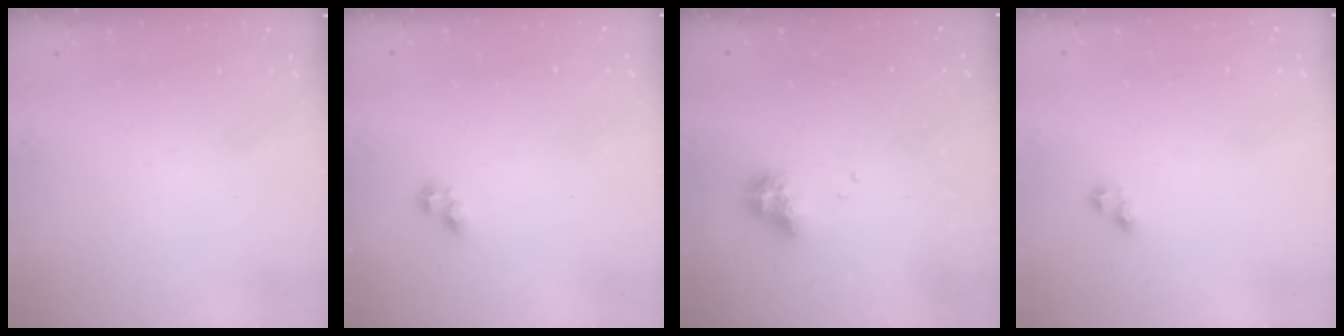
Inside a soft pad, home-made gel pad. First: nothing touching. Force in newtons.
{"total": 2.8, "press": 2.8, "slide": 0.3}
{"total": 8.3, "press": 8.3, "slide": 1.1}
{"total": 2.5, "press": 2.5, "slide": 0.2}